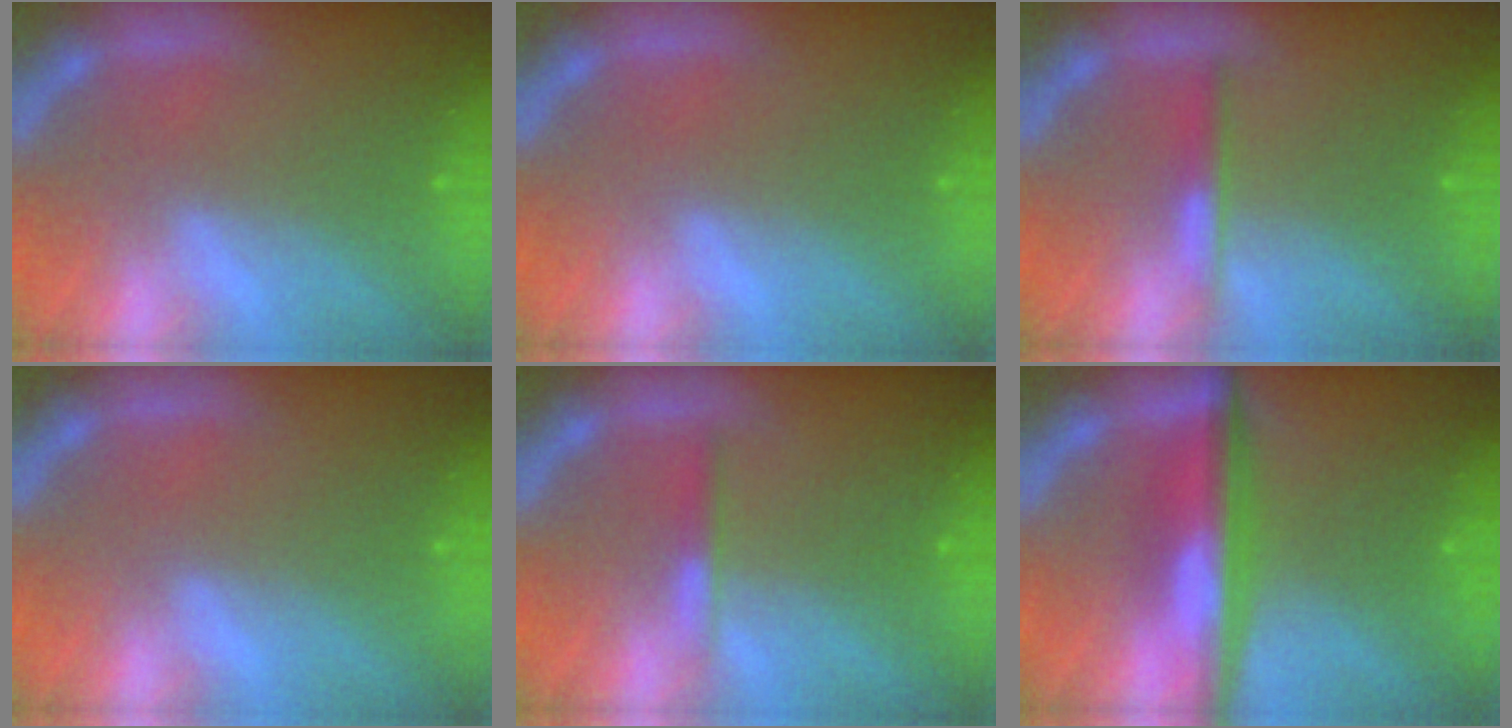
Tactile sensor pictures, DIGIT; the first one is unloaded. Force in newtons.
{"total": 0.0}
{"total": 1.9}
{"total": 0.0}
{"total": 1.4}
{"total": 6.5}